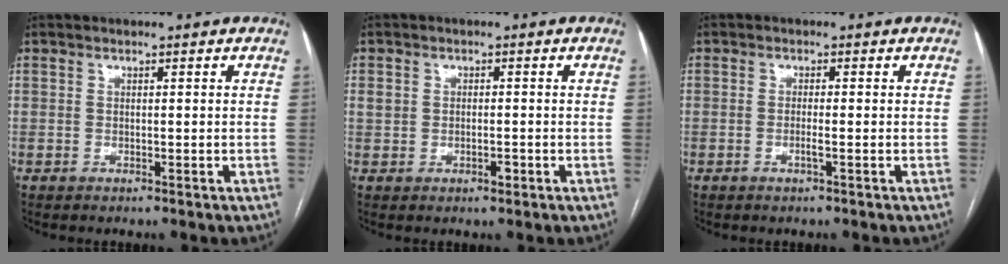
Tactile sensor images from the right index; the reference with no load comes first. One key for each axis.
{"total": 2.6, "fx": -0.4, "fy": 1.8, "fz": 1.9, "tx": -0.036, "ty": 0.013, "tz": 0.003}
{"total": 1.3, "fx": -0.5, "fy": -0.1, "fz": 1.2, "tx": -0.025, "ty": 0.000, "tz": -0.007}